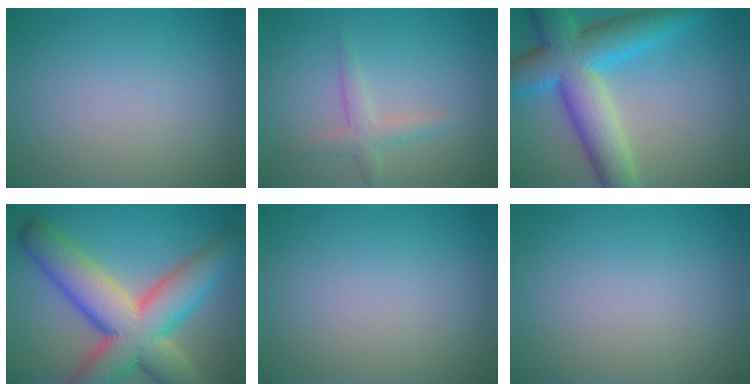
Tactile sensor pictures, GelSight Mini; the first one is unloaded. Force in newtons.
{"total": 2.1, "press": 2.1, "slide": 0.1}
{"total": 10.4, "press": 10.4, "slide": 0.4}
{"total": 12.2, "press": 12.2, "slide": 0.9}
{"total": 0.0}
{"total": 0.0}